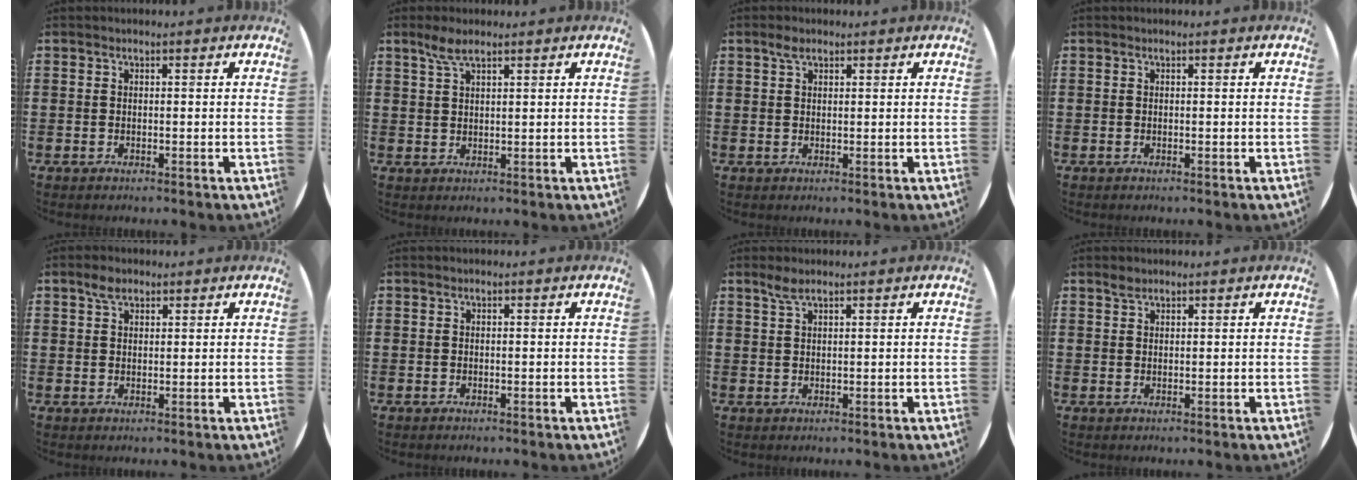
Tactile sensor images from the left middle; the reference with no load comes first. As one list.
[{"total": 3.2, "force": [2.3, 0.8, 2.1], "torque": [-0.044, 0.006, 0.040]}, {"total": 1.7, "force": [1.2, 0.9, 0.9], "torque": [-0.011, 0.003, 0.019]}, {"total": 0.0}, {"total": 2.5, "force": [1.8, 1.3, 1.1], "torque": [-0.016, 0.004, 0.031]}, {"total": 0.0}, {"total": 1.9, "force": [1.5, 0.3, 1.1], "torque": [-0.023, 0.004, 0.026]}, {"total": 1.1, "force": [1.0, 0.5, 0.2], "torque": [-0.005, 0.004, 0.019]}]